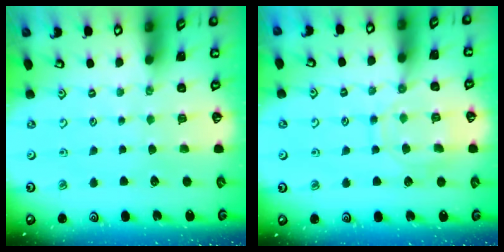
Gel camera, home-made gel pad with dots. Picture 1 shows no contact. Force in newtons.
{"total": 11.0, "press": 11.0, "slide": 0.8}